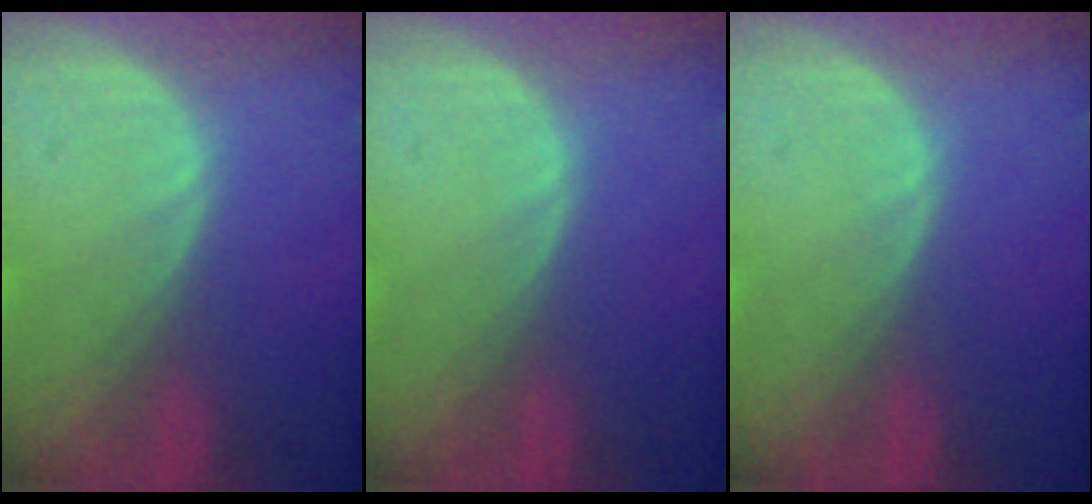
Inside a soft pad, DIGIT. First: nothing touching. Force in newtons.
{"total": 0.0}
{"total": 0.0}